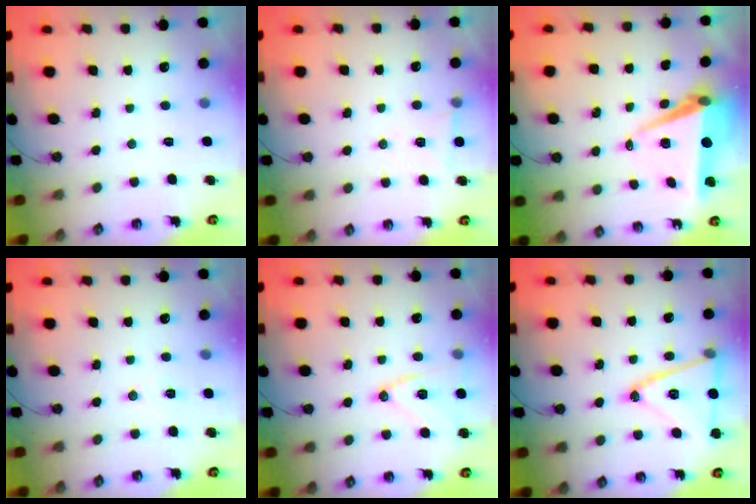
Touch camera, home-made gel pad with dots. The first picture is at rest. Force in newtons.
{"total": 6.6, "press": 5.1, "slide": 4.2}
{"total": 8.7, "press": 7.5, "slide": 4.3}
{"total": 5.6, "press": 4.6, "slide": 3.2}
{"total": 13.0, "press": 12.7, "slide": 2.8}
{"total": 18.1, "press": 17.8, "slide": 3.4}